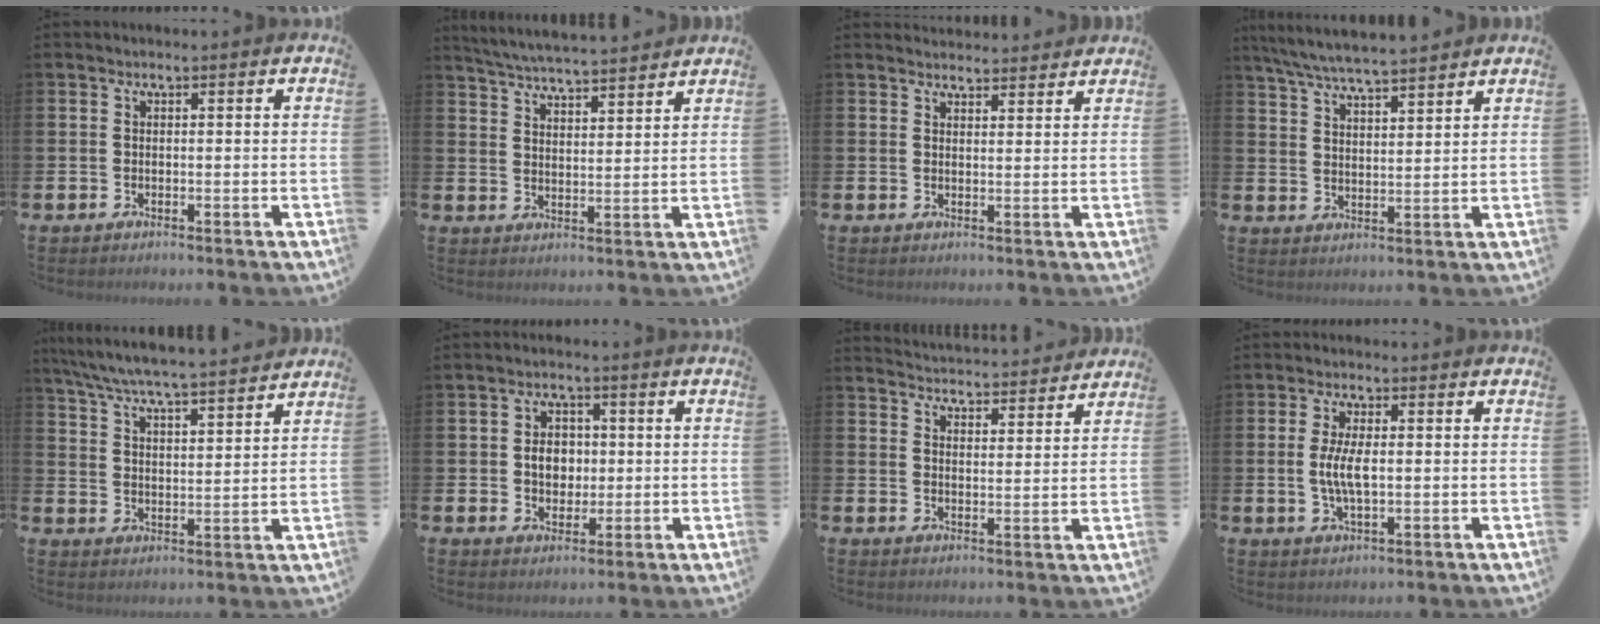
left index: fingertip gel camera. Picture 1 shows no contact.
{"total": 5.3, "force": [5.2, -0.1, 0.4], "torque": [-0.027, -0.034, 0.093]}
{"total": 2.9, "force": [2.9, 0.4, -0.1], "torque": [0.001, -0.017, 0.052]}
{"total": 6.1, "force": [6.0, 0.3, 1.5], "torque": [-0.047, -0.031, 0.106]}
{"total": 7.0, "force": [6.7, -0.1, 1.8], "torque": [-0.059, -0.050, 0.117]}
{"total": 4.1, "force": [0.3, 3.3, 2.4], "torque": [-0.026, 0.001, -0.005]}
{"total": 4.4, "force": [4.4, 0.4, -0.3], "torque": [-0.001, -0.034, 0.078]}
{"total": 4.8, "force": [0.3, 1.8, 4.4], "torque": [-0.087, 0.001, 0.000]}